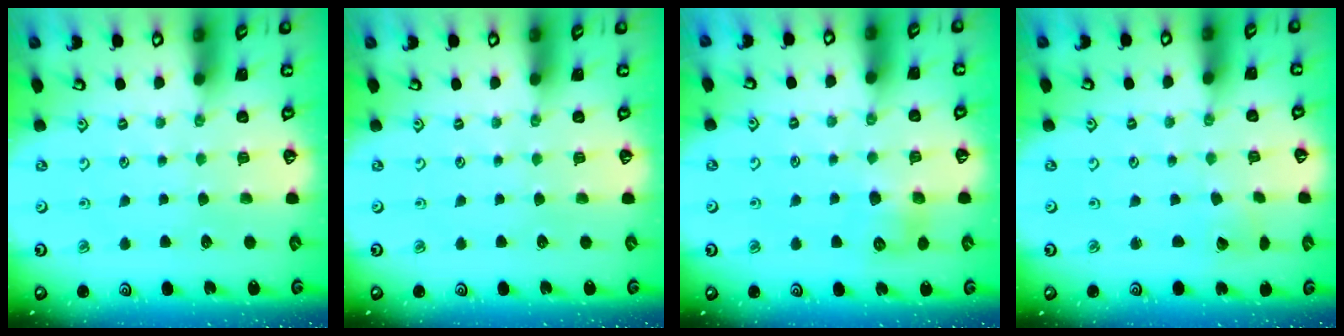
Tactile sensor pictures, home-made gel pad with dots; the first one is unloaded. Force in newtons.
{"total": 0.0}
{"total": 6.5, "press": 6.5, "slide": 0.6}
{"total": 2.4, "press": 2.4, "slide": 0.2}